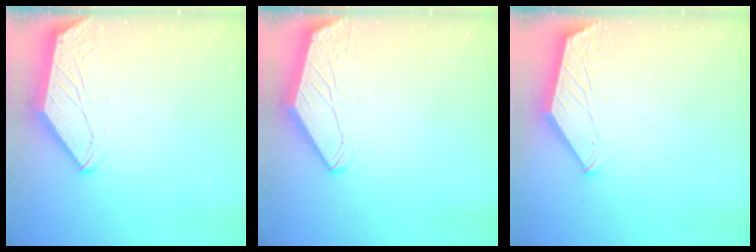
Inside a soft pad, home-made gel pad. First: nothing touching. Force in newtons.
{"total": 0.0}
{"total": 1.6, "press": 1.6, "slide": 0.3}